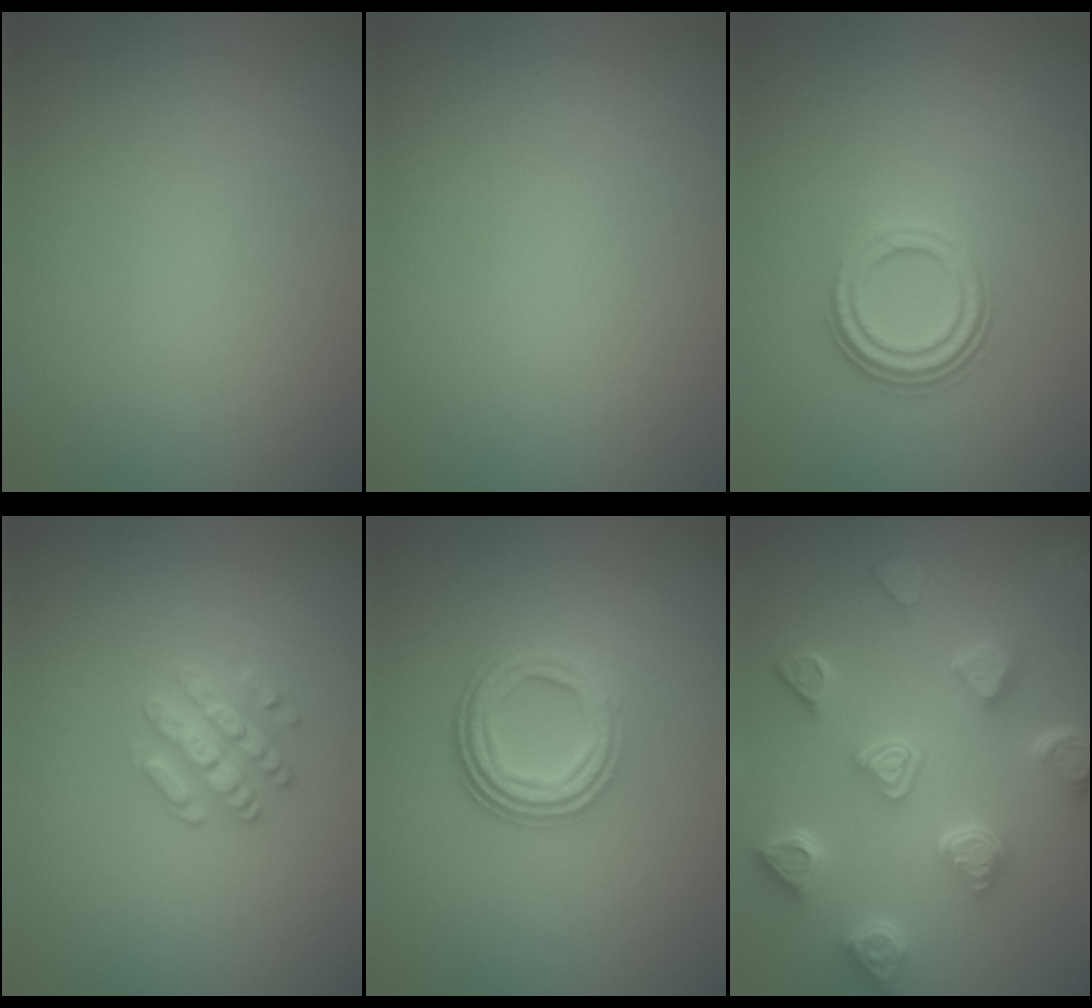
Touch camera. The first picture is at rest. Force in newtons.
{"total": 0.0}
{"total": 3.1, "press": 2.2, "slide": 2.2}
{"total": 2.6, "press": 2.6, "slide": 0.3}
{"total": 4.4, "press": 3.2, "slide": 3.0}
{"total": 7.0, "press": 5.7, "slide": 4.1}